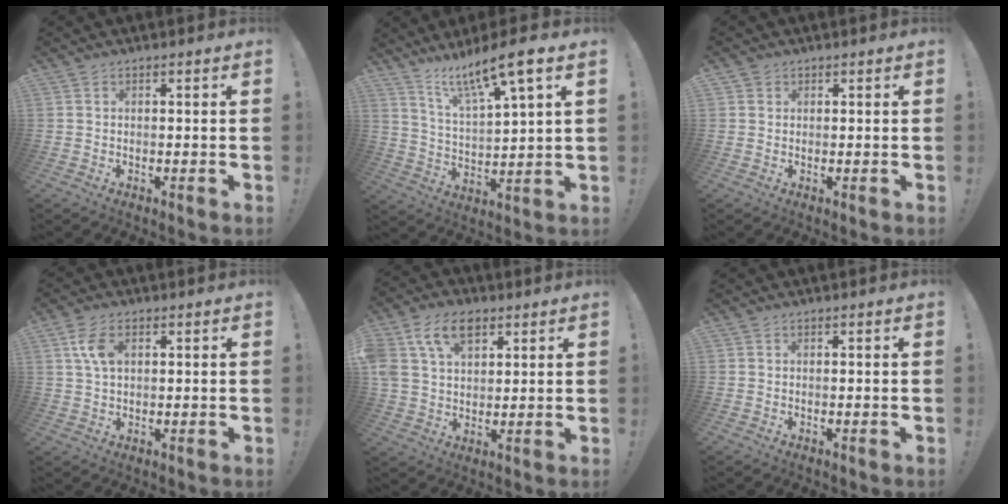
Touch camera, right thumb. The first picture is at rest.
{"total": 12.2, "force": [9.4, 0.9, 7.8], "torque": [-0.139, -0.057, 0.148]}
{"total": 1.3, "force": [0.7, 1.1, 0.1], "torque": [0.002, -0.001, 0.012]}
{"total": 6.4, "force": [2.1, 3.5, 5.0], "torque": [-0.100, 0.001, 0.038]}
{"total": 12.8, "force": [6.2, 8.6, 7.1], "torque": [-0.135, -0.013, 0.120]}
{"total": 0.0}